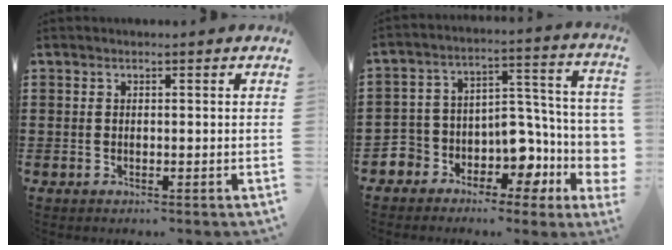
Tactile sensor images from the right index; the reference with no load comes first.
{"total": 7.4, "force": [-2.4, 6.5, 2.6], "torque": [-0.064, -0.025, -0.032]}